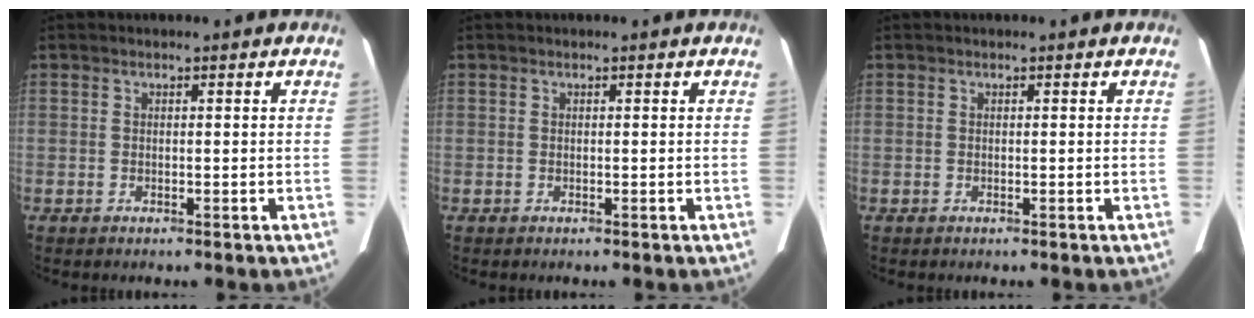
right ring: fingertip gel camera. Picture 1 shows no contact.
{"total": 0.0}
{"total": 0.0}